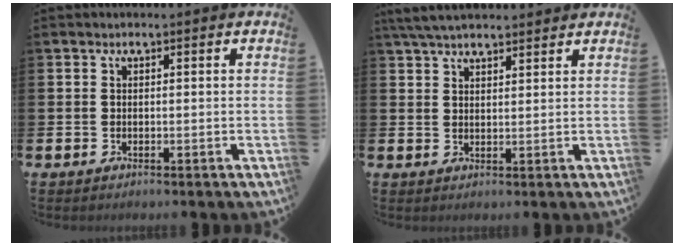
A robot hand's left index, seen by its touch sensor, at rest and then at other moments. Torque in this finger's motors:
{"motor_torque": [1.02, -1.10, 0.63, 0.19]}